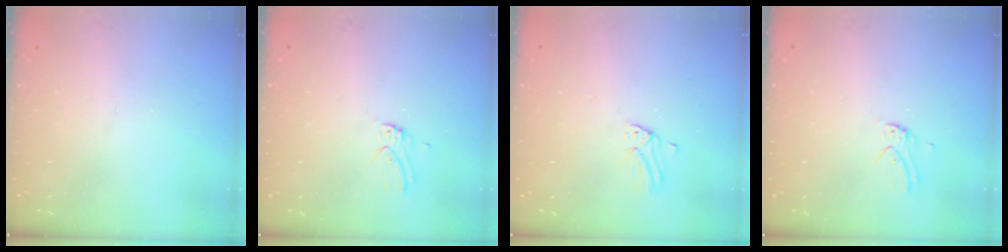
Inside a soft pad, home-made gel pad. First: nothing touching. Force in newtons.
{"total": 2.7, "press": 2.7, "slide": 0.3}
{"total": 1.8, "press": 1.8, "slide": 0.1}
{"total": 2.7, "press": 2.7, "slide": 0.3}